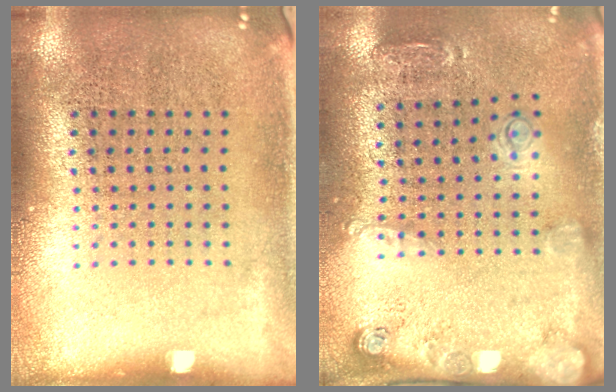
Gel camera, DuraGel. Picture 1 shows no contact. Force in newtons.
{"total": 1.7, "press": 1.4, "slide": 1.0}